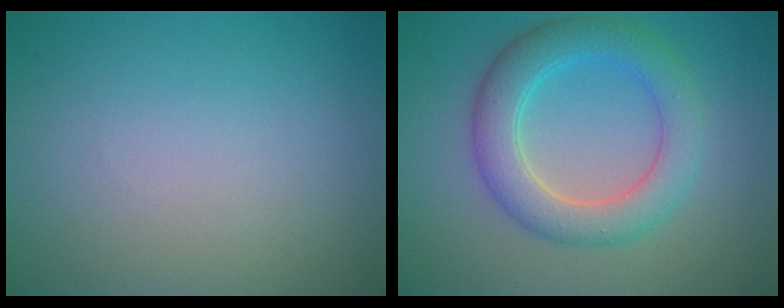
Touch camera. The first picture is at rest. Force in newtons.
{"total": 5.3, "press": 5.3, "slide": 0.2}